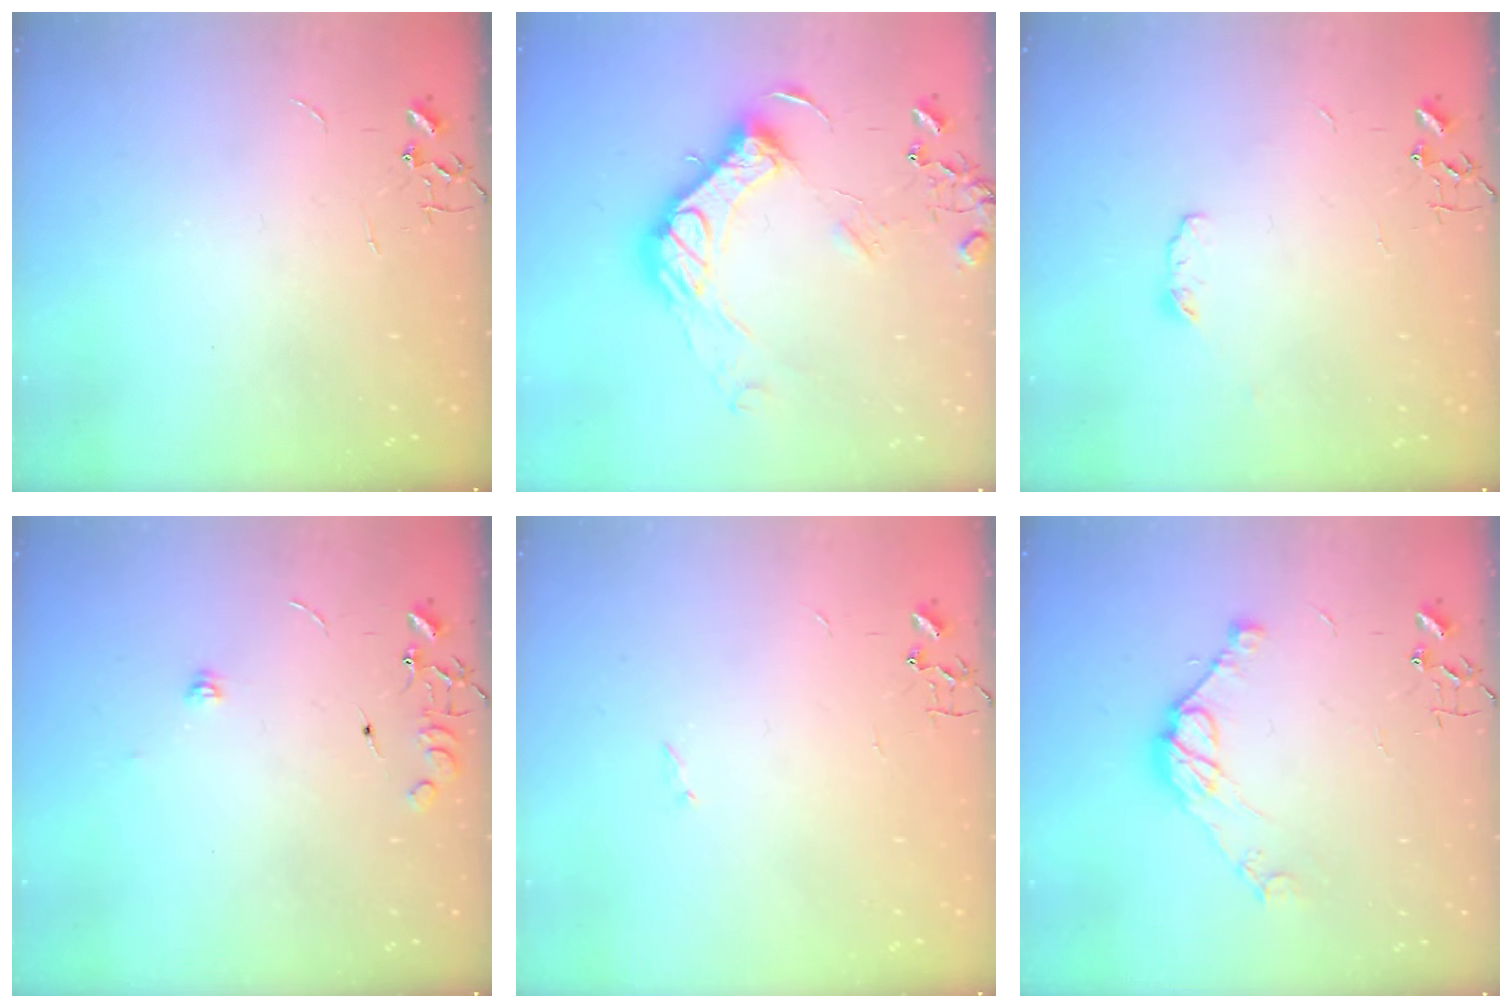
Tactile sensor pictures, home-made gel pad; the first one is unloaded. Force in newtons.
{"total": 16.4, "press": 16.4, "slide": 0.9}
{"total": 3.4, "press": 3.3, "slide": 1.0}
{"total": 8.3, "press": 8.3, "slide": 0.2}
{"total": 0.9, "press": 0.9, "slide": 0.2}
{"total": 11.3, "press": 11.2, "slide": 0.8}